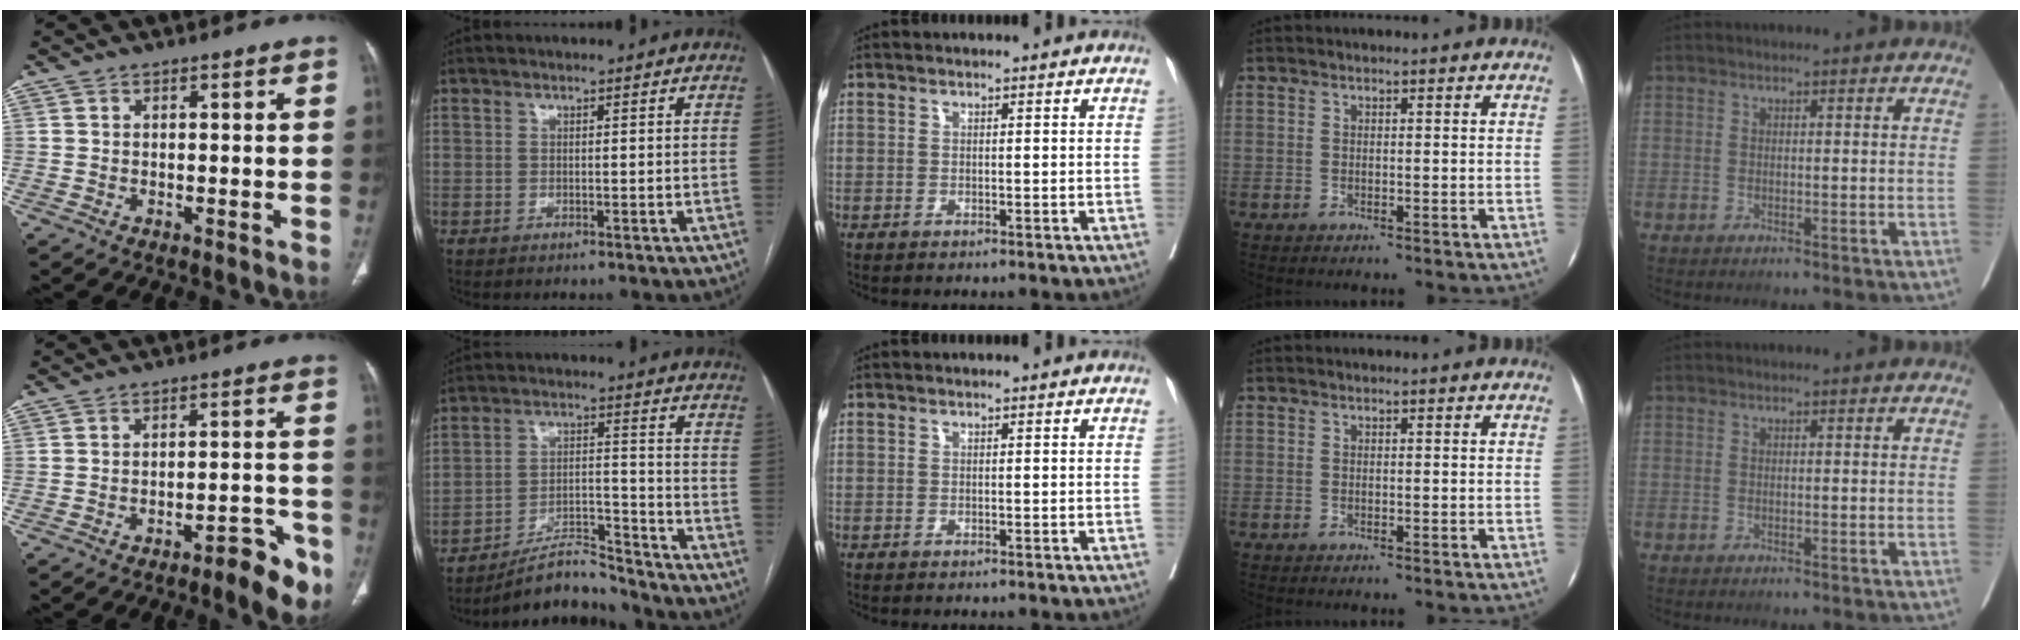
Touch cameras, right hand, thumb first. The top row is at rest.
{"thumb": {"total": 8.7, "force": [-5.3, 2.6, 6.4], "torque": [-0.068, 0.034, -0.068]}, "index": {"total": 7.9, "force": [-7.6, 1.6, 1.5], "torque": [-0.021, 0.022, -0.130]}}